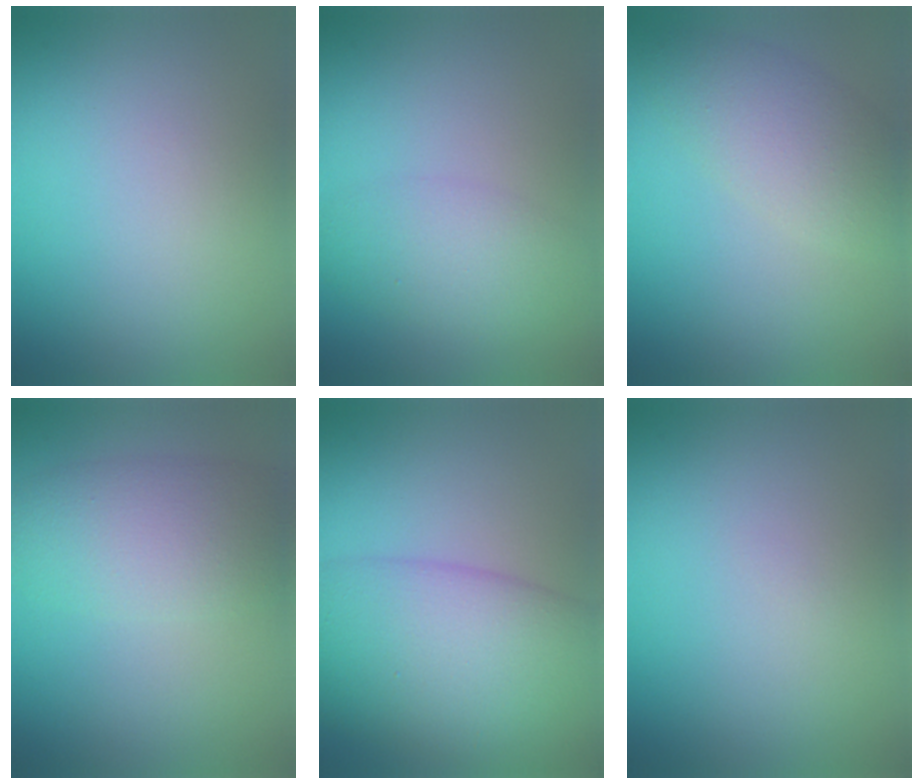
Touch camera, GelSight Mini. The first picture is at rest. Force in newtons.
{"total": 3.8, "press": 3.8, "slide": 0.0}
{"total": 4.3, "press": 4.3, "slide": 0.3}
{"total": 5.3, "press": 5.3, "slide": 0.1}
{"total": 12.6, "press": 12.6, "slide": 0.4}
{"total": 0.0}